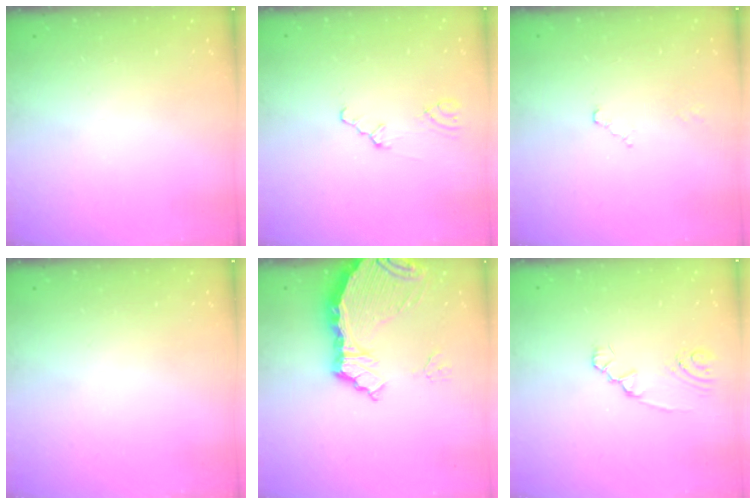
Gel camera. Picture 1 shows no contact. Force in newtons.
{"total": 0.9, "press": 0.8, "slide": 0.2}
{"total": 2.3, "press": 2.3, "slide": 0.4}
{"total": 0.0}
{"total": 7.9, "press": 7.0, "slide": 3.8}
{"total": 1.7, "press": 1.7, "slide": 0.3}